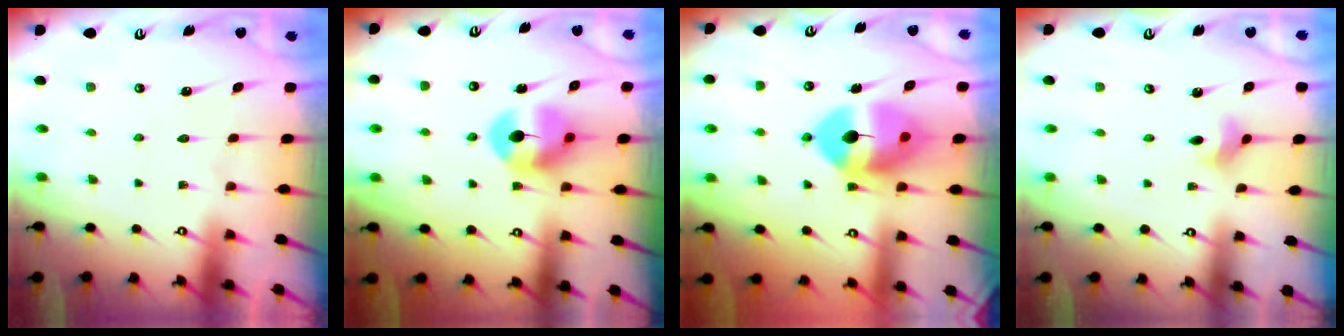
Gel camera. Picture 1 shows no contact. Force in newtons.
{"total": 7.5, "press": 7.4, "slide": 0.4}
{"total": 11.7, "press": 11.5, "slide": 2.2}
{"total": 3.0, "press": 2.9, "slide": 0.7}